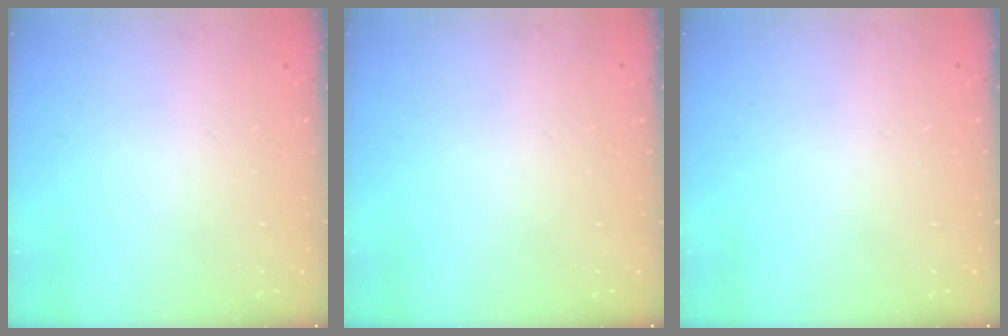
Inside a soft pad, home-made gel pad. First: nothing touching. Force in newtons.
{"total": 0.0}
{"total": 0.0}